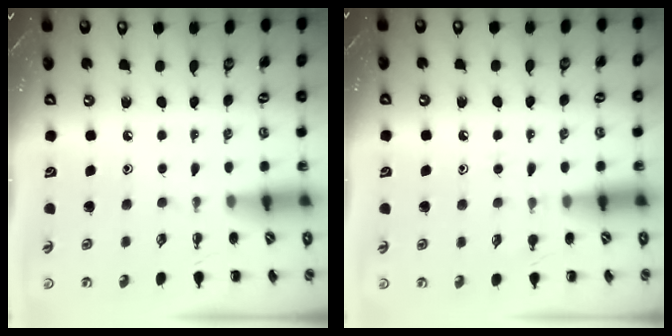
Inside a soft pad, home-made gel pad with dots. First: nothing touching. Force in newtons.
{"total": 5.7, "press": 5.4, "slide": 1.7}